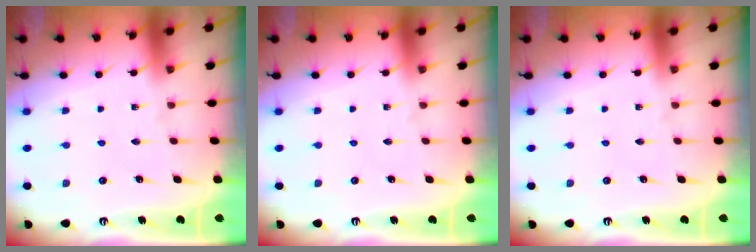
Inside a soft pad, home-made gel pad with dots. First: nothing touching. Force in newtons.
{"total": 0.0}
{"total": 0.0}